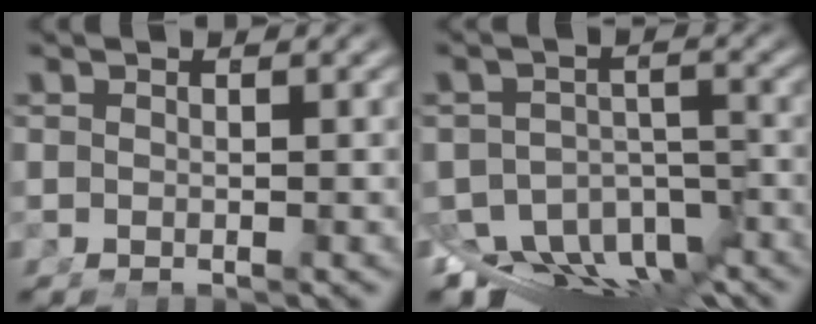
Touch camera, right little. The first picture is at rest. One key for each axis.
{"total": 11.7, "fx": -6.1, "fy": 7.8, "fz": 6.1, "tx": -0.091, "ty": -0.032, "tz": -0.090}